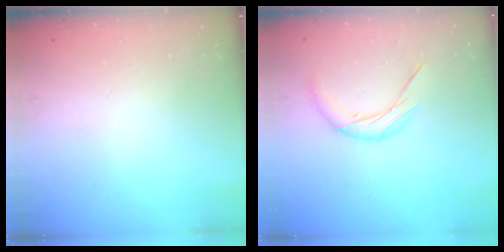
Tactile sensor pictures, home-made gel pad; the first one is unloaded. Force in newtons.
{"total": 9.2, "press": 9.2, "slide": 0.4}